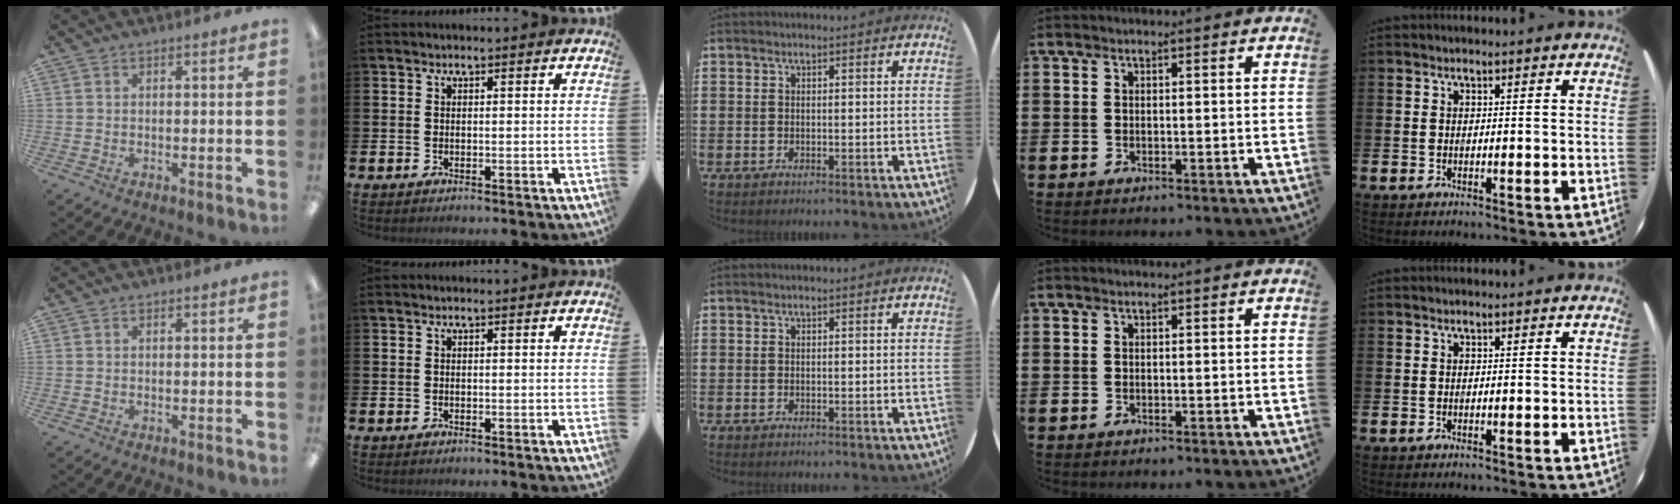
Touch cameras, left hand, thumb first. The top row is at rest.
{}